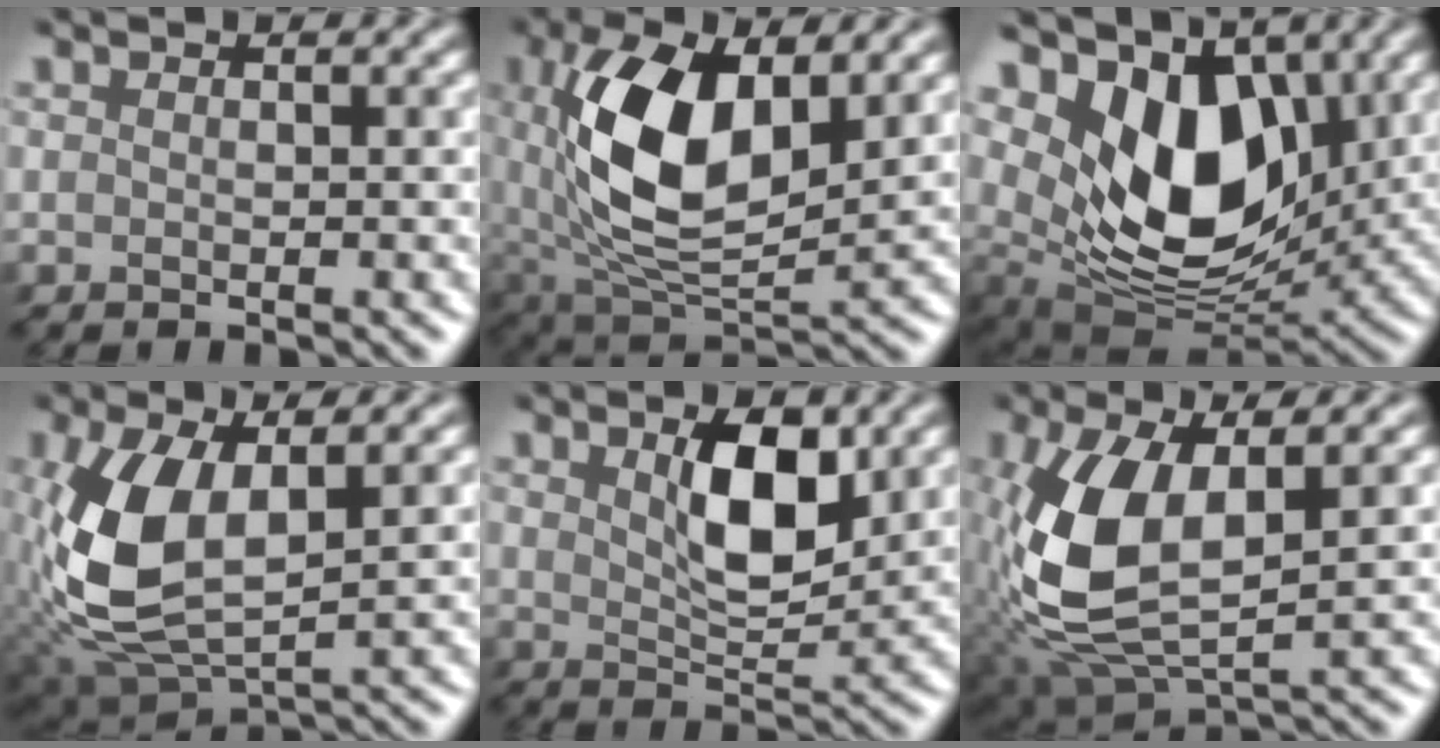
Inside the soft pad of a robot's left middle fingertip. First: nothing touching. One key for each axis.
{"total": 10.4, "fx": 1.8, "fy": 5.7, "fz": 8.6, "tx": -0.180, "ty": -0.004, "tz": 0.031}
{"total": 10.3, "fx": 3.4, "fy": 6.5, "fz": 7.3, "tx": -0.132, "ty": -0.017, "tz": 0.052}
{"total": 7.6, "fx": 0.3, "fy": 3.8, "fz": 6.6, "tx": -0.168, "ty": 0.002, "tz": 0.006}
{"total": 4.2, "fx": 1.8, "fy": 1.4, "fz": 3.5, "tx": -0.072, "ty": -0.002, "tz": 0.030}
{"total": 8.5, "fx": 0.1, "fy": 4.1, "fz": 7.5, "tx": -0.186, "ty": -0.002, "tz": 0.001}